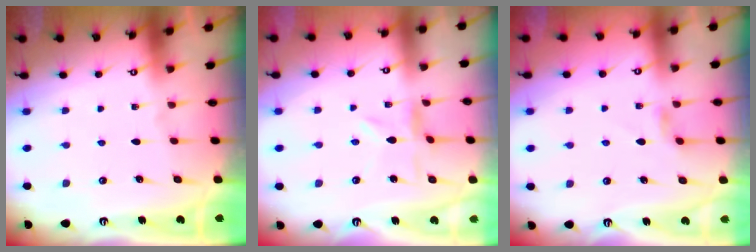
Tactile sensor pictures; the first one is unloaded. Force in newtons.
{"total": 1.4, "press": 1.4, "slide": 0.3}
{"total": 2.9, "press": 2.9, "slide": 0.5}